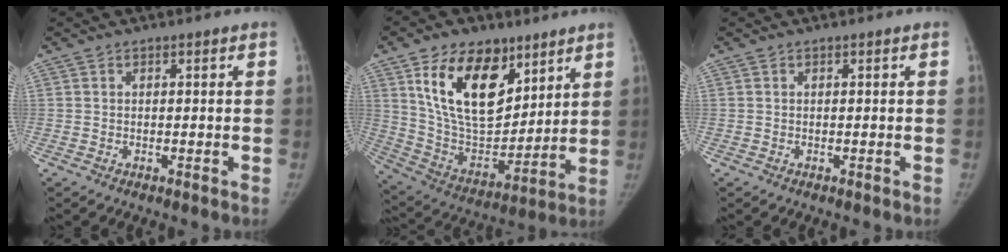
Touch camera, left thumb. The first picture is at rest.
{"total": 21.1, "force": [10.5, 12.1, 13.7], "torque": [-0.193, -0.052, 0.197]}
{"total": 0.0}